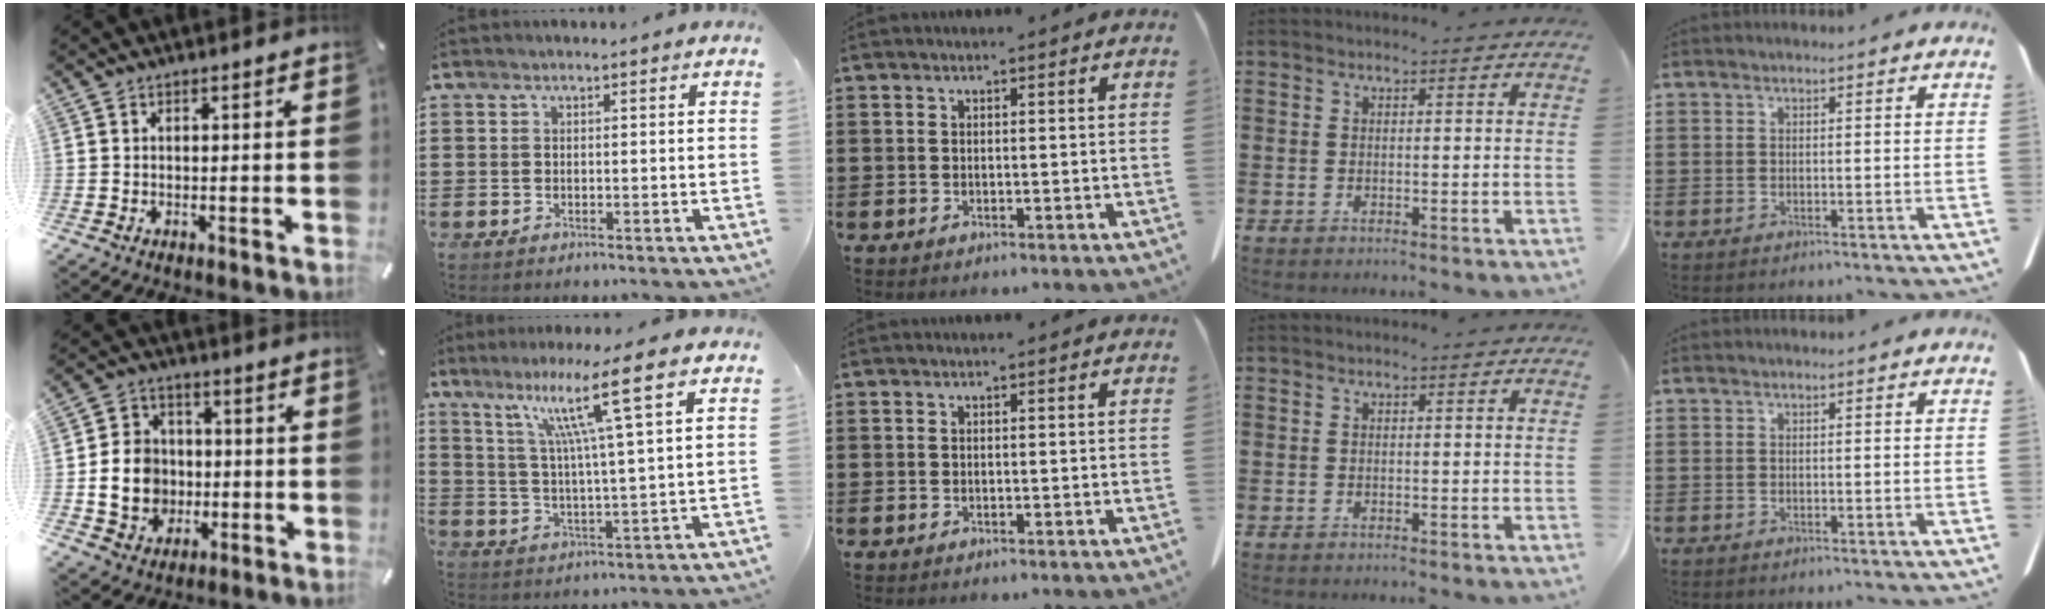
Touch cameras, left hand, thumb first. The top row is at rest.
{"thumb": {"total": 11.5, "force": [-1.4, 10.1, 5.4], "torque": [-0.130, 0.015, -0.022]}, "index": {"total": 11.8, "force": [7.0, -0.2, 9.5], "torque": [-0.185, -0.017, 0.107]}}